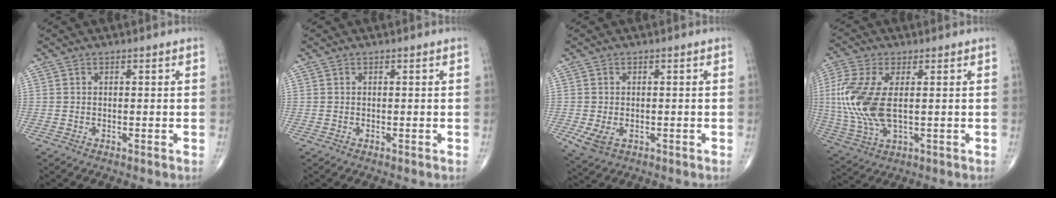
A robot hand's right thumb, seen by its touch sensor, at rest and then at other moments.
{"total": 0.0}
{"total": 4.2, "force": [-1.1, 2.8, 3.0], "torque": [-0.062, -0.005, -0.011]}
{"total": 13.8, "force": [1.0, 6.6, 12.1], "torque": [-0.299, -0.005, 0.027]}